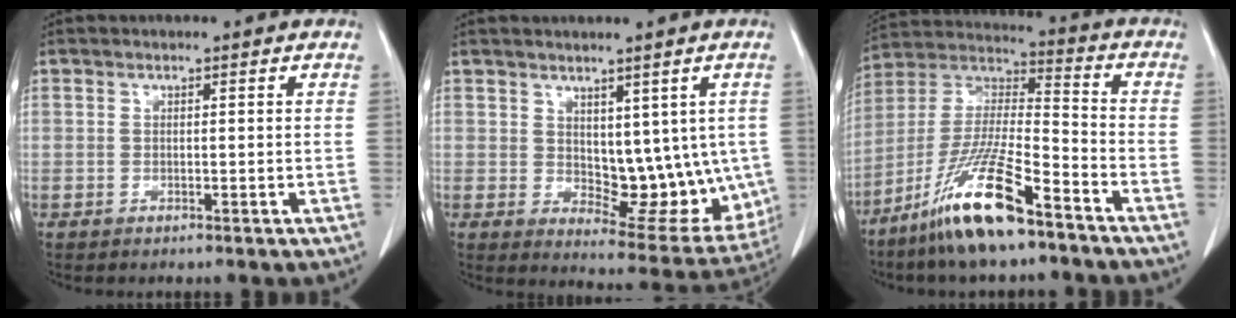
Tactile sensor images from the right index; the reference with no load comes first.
{"total": 11.7, "force": [1.3, 6.5, 9.7], "torque": [-0.103, -0.003, 0.042]}
{"total": 15.4, "force": [-10.1, 1.8, 11.6], "torque": [-0.244, -0.021, -0.192]}